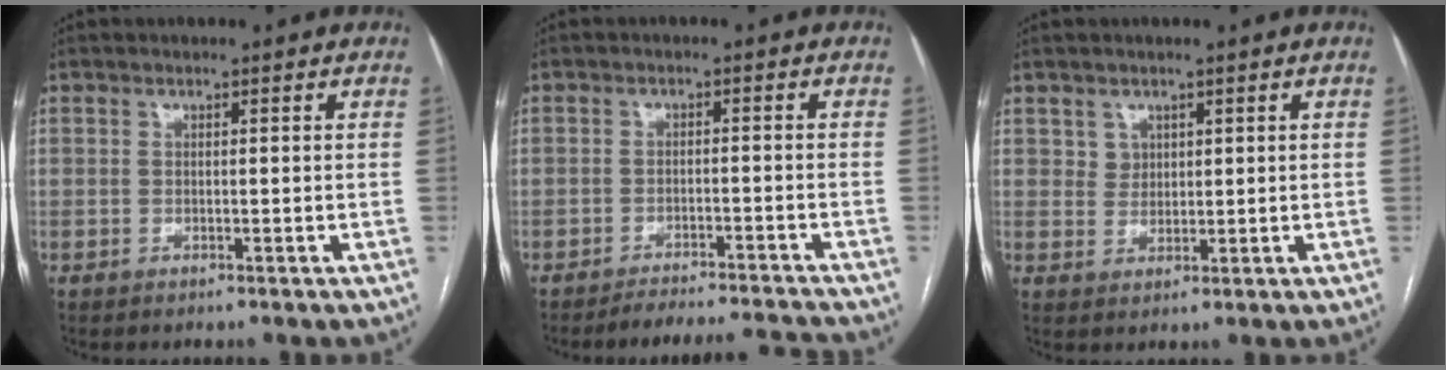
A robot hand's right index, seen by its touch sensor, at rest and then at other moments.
{"total": 9.0, "force": [-8.8, -0.3, 1.5], "torque": [-0.018, 0.005, -0.124]}
{"total": 2.4, "force": [1.2, 2.0, 0.4], "torque": [-0.002, -0.001, 0.020]}